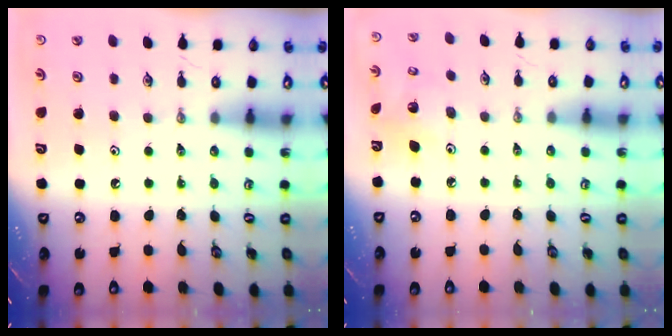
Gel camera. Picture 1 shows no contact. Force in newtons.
{"total": 3.7, "press": 3.6, "slide": 0.3}